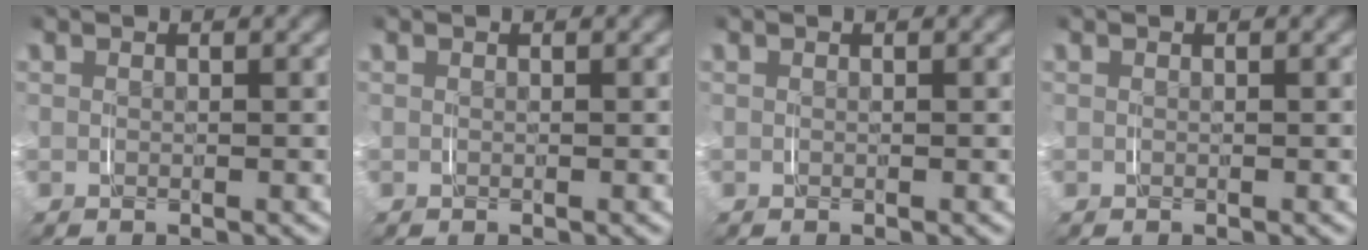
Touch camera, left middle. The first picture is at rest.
{"total": 0.0}
{"total": 0.0}
{"total": 0.0}